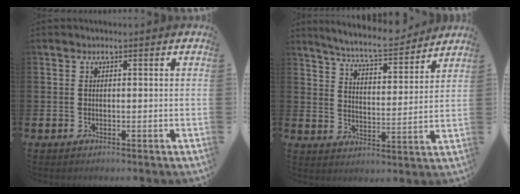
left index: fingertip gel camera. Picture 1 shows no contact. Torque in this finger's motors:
{"motor_torque": [1.05, -1.09, 0.45, 0.11]}